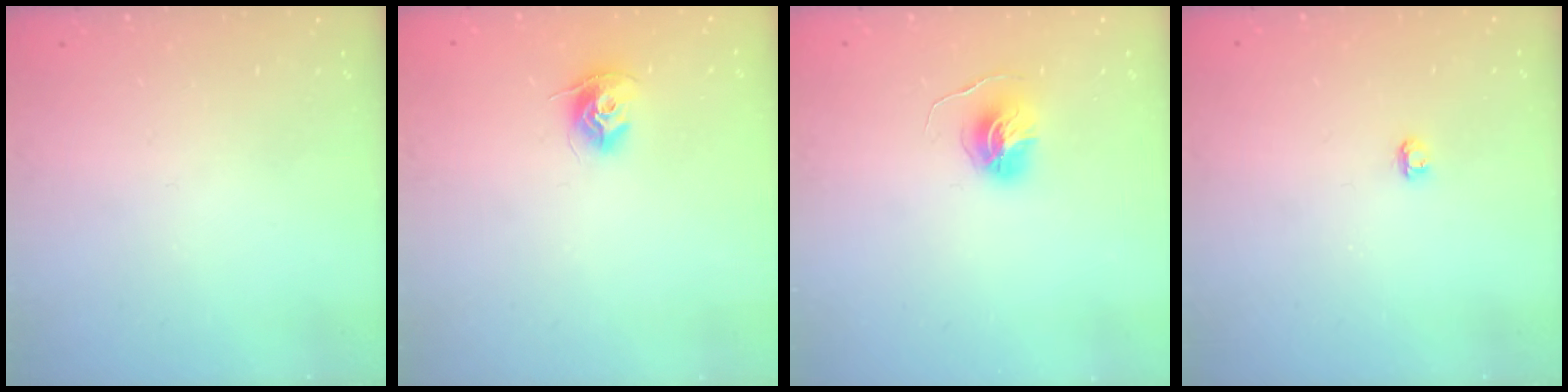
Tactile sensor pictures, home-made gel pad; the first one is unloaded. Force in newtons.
{"total": 9.7, "press": 9.7, "slide": 0.5}
{"total": 6.0, "press": 6.0, "slide": 0.6}
{"total": 2.9, "press": 2.9, "slide": 0.3}